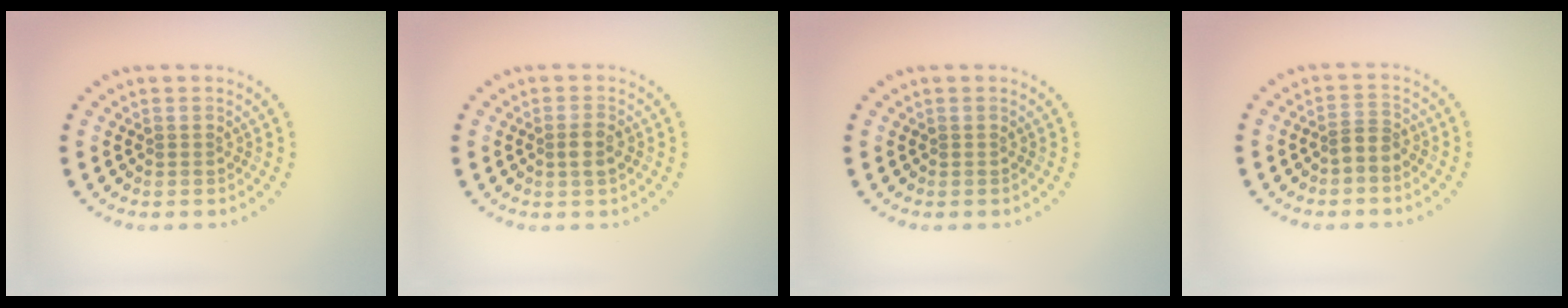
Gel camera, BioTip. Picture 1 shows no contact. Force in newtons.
{"total": 1.6, "press": 1.5, "slide": 0.6}
{"total": 0.0}
{"total": 1.8, "press": 1.3, "slide": 1.2}